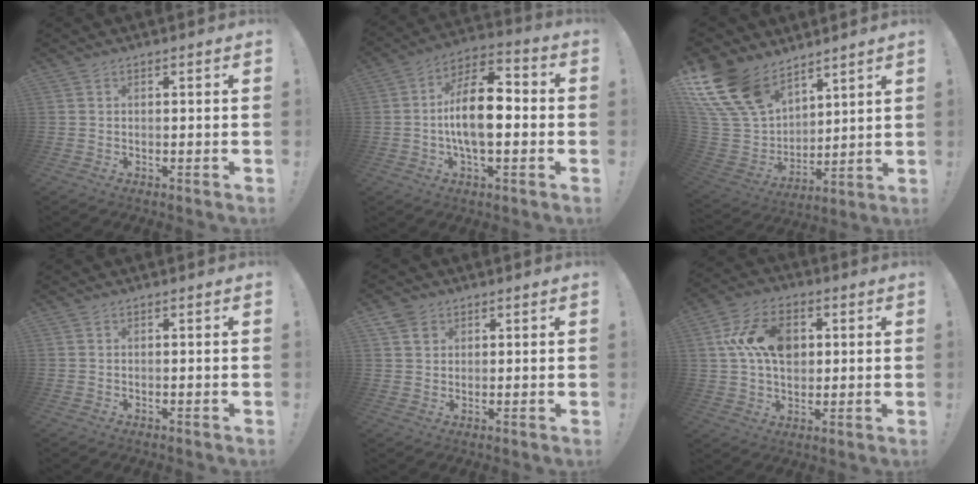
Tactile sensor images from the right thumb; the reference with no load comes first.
{"total": 14.8, "force": [-2.0, 7.3, 12.7], "torque": [-0.230, 0.013, -0.042]}
{"total": 20.2, "force": [12.8, 12.3, 9.6], "torque": [-0.199, -0.076, 0.252]}
{"total": 0.0}
{"total": 4.7, "force": [2.6, 3.6, 1.5], "torque": [-0.021, -0.009, 0.050]}
{"total": 15.3, "force": [3.1, 10.8, 10.4], "torque": [-0.168, 0.008, 0.061]}